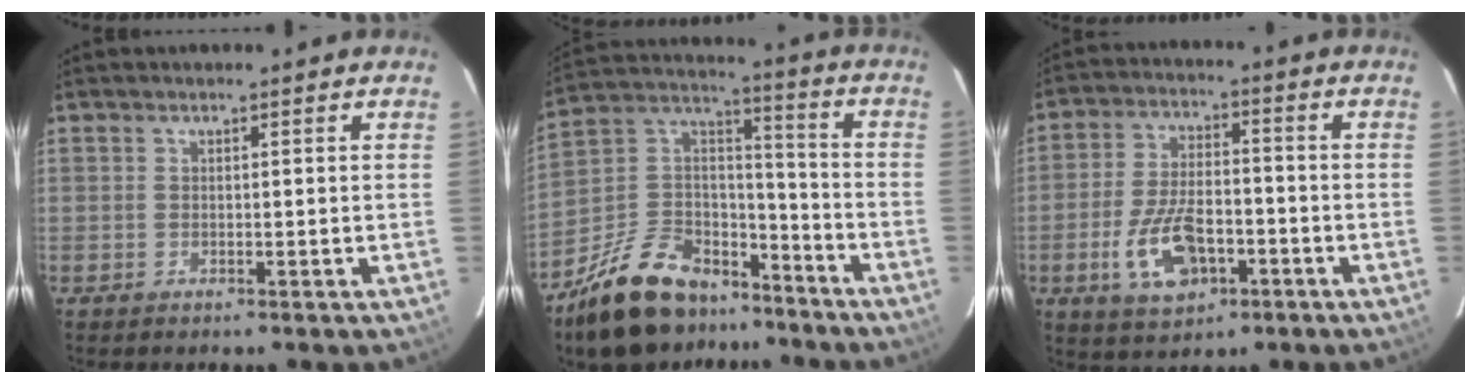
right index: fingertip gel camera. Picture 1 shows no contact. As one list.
[{"total": 21.9, "force": [-15.6, 11.5, 10.2], "torque": [-0.222, 0.045, -0.240]}, {"total": 11.7, "force": [-4.6, 6.1, 9.0], "torque": [-0.186, 0.000, -0.072]}]